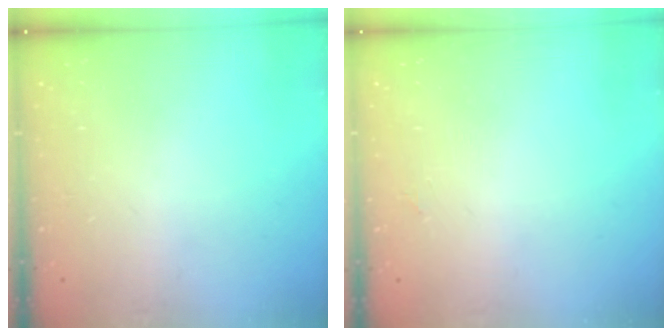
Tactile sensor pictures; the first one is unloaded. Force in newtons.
{"total": 2.0, "press": 2.0, "slide": 0.2}